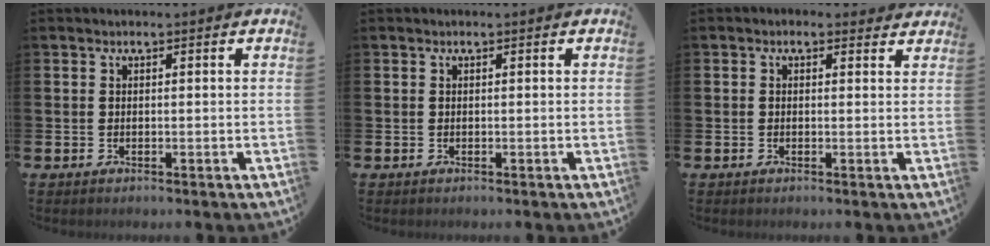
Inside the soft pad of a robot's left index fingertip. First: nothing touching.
{"total": 0.0}
{"total": 0.8, "force": [0.6, 0.6, 0.3], "torque": [-0.002, 0.005, 0.008]}